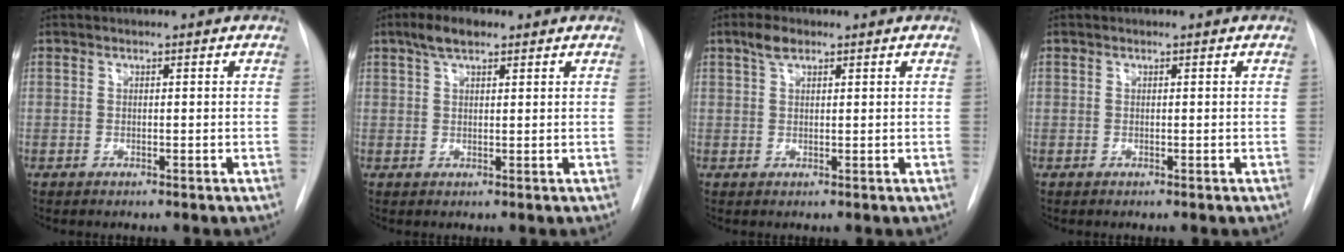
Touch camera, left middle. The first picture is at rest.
{"total": 4.0, "force": [2.6, 1.5, 2.6], "torque": [-0.055, 0.012, 0.048]}
{"total": 2.4, "force": [1.5, 1.1, 1.5], "torque": [-0.033, 0.009, 0.031]}
{"total": 0.0}